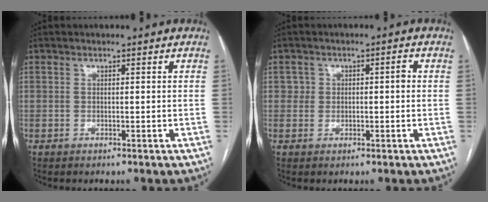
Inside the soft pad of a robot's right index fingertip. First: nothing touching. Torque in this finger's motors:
{"motor_torque": [0.26, 0.18, 0.04, 0.01]}